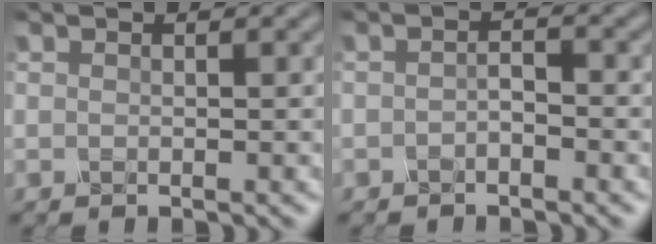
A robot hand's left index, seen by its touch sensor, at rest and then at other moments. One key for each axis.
{"total": 1.0, "fx": -0.8, "fy": -0.2, "fz": 0.4, "tx": -0.017, "ty": 0.000, "tz": -0.008}